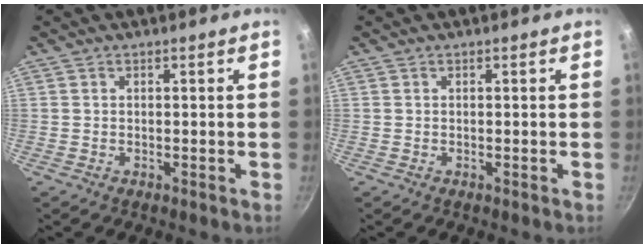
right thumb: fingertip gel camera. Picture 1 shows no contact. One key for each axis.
{"total": 0.0}